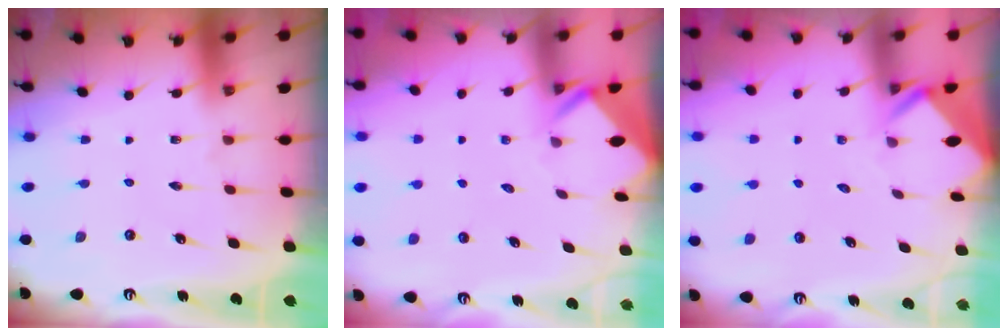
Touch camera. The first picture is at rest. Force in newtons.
{"total": 2.6, "press": 2.6, "slide": 0.1}
{"total": 2.8, "press": 2.8, "slide": 0.2}